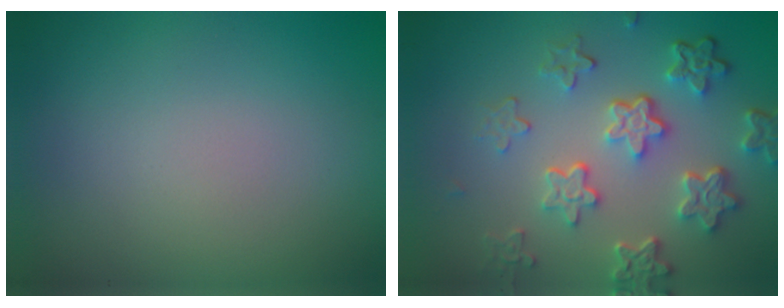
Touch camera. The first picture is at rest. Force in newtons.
{"total": 5.8, "press": 4.4, "slide": 3.8}